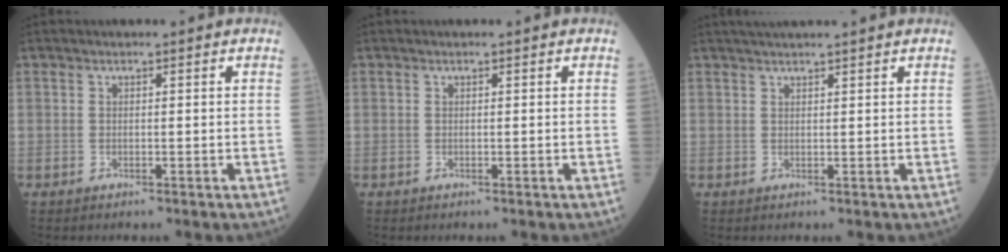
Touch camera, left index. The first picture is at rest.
{"total": 0.0}
{"total": 5.4, "force": [4.7, -0.4, 2.6], "torque": [-0.034, 0.030, 0.070]}